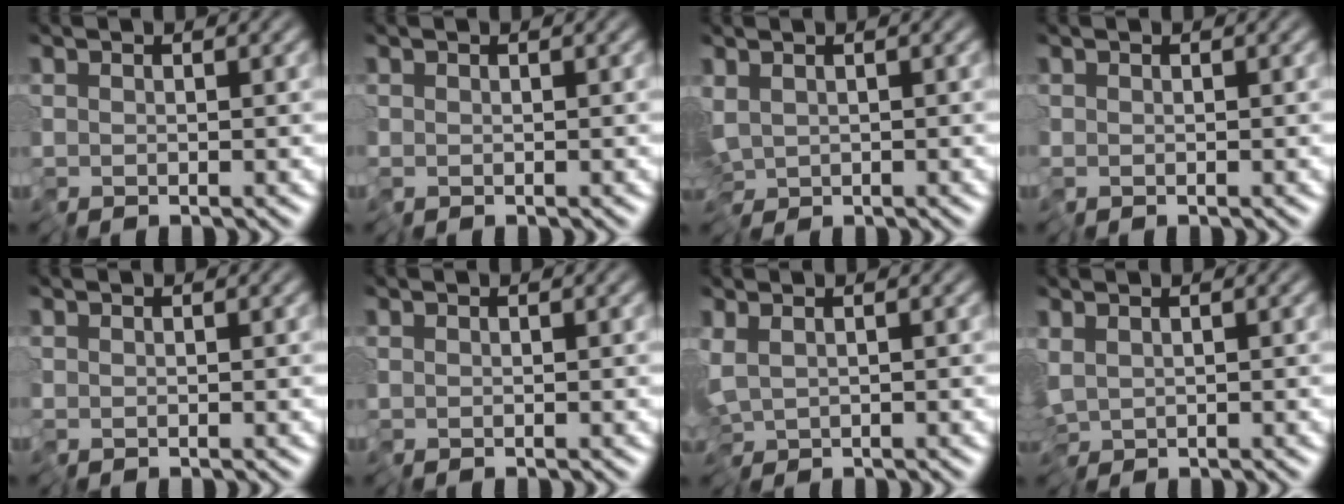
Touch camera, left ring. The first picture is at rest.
{"total": 0.0}
{"total": 2.6, "force": [-0.5, 1.6, 2.0], "torque": [-0.043, -0.007, -0.010]}
{"total": 0.0}
{"total": 0.0}
{"total": 0.0}
{"total": 2.6, "force": [-0.9, 1.4, 2.0], "torque": [-0.042, -0.009, -0.014]}
{"total": 1.9, "force": [-0.4, 1.0, 1.6], "torque": [-0.036, -0.002, -0.008]}